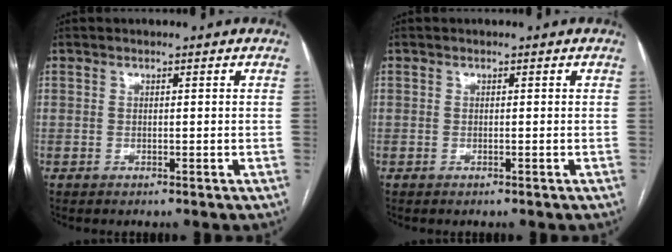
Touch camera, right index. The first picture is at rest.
{"total": 0.0}